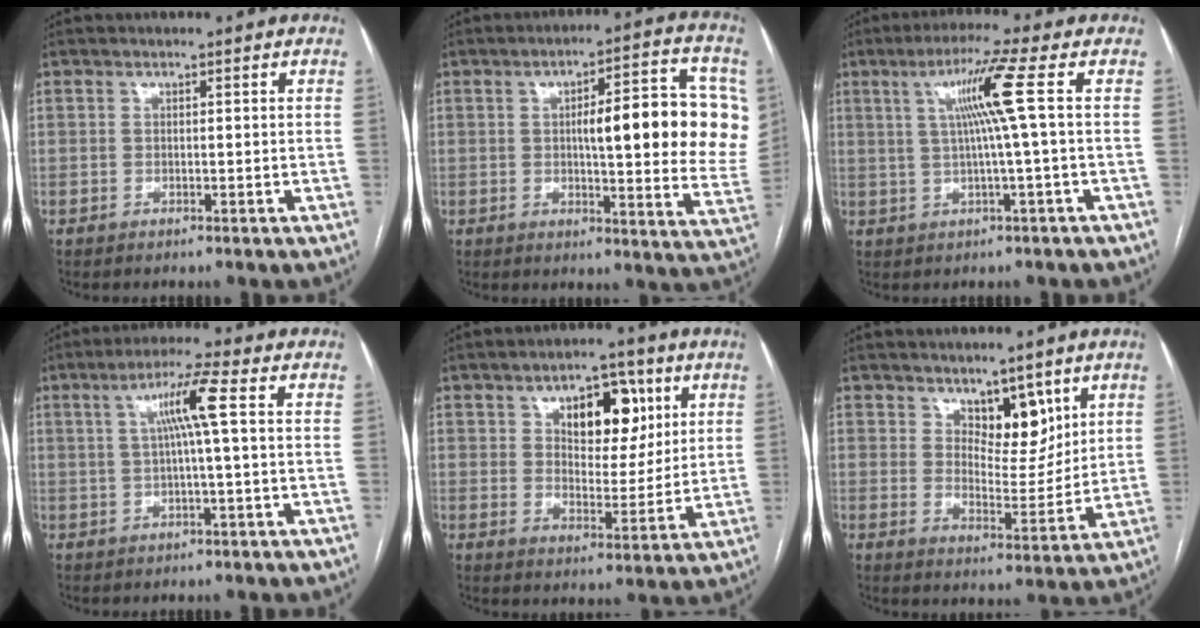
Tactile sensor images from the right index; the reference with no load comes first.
{"total": 19.1, "force": [3.0, 4.1, 18.4], "torque": [-0.194, 0.022, 0.038]}
{"total": 7.5, "force": [1.5, -1.9, 7.1], "torque": [-0.130, 0.012, 0.035]}
{"total": 6.3, "force": [1.1, -0.8, 6.2], "torque": [-0.112, 0.012, 0.022]}
{"total": 10.6, "force": [4.4, 5.5, 7.9], "torque": [-0.113, 0.015, 0.074]}
{"total": 7.0, "force": [4.3, 3.4, 4.3], "torque": [-0.059, -0.009, 0.076]}